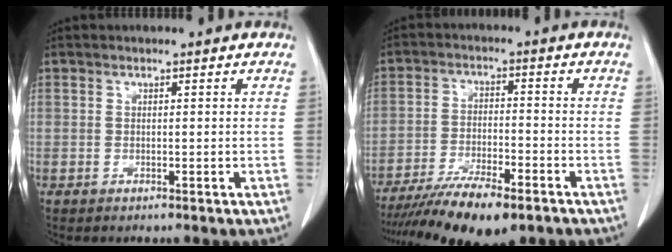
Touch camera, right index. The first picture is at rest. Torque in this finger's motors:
{"motor_torque": [0.88, -1.00, 0.81, 0.19]}